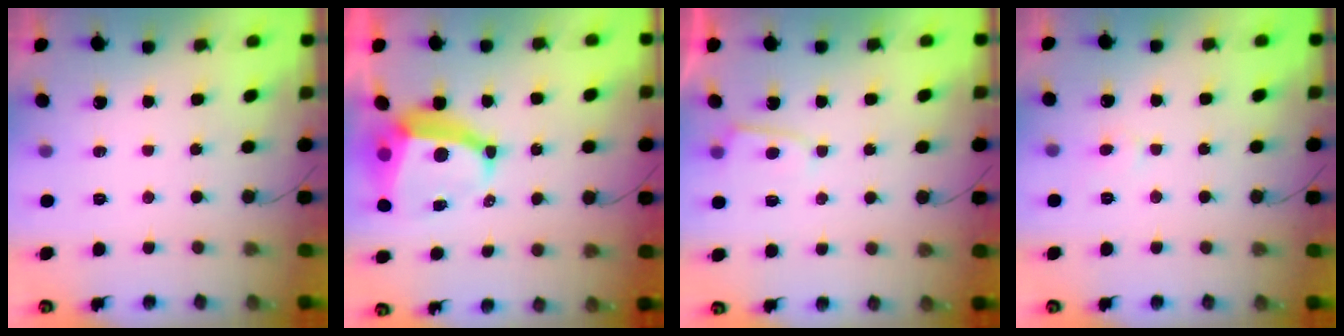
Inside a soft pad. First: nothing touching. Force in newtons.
{"total": 9.3, "press": 9.3, "slide": 1.0}
{"total": 2.8, "press": 2.8, "slide": 0.3}
{"total": 4.0, "press": 3.9, "slide": 0.2}